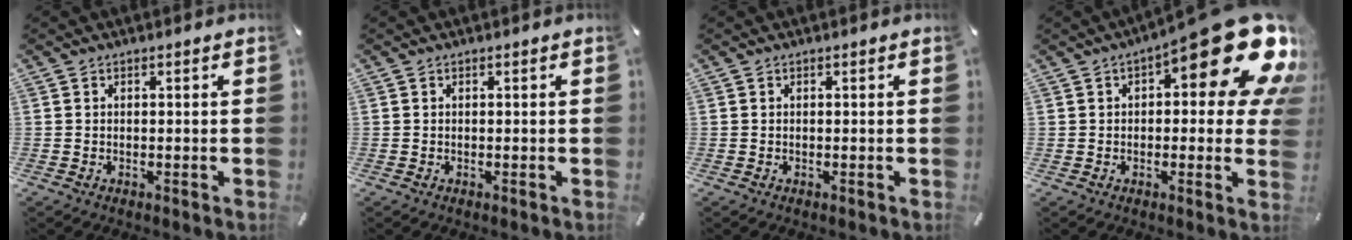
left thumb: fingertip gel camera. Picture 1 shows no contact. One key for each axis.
{"total": 0.0}
{"total": 0.0}
{"total": 21.1, "fx": 9.9, "fy": 7.6, "fz": 17.0, "tx": -0.214, "ty": -0.071, "tz": 0.164}